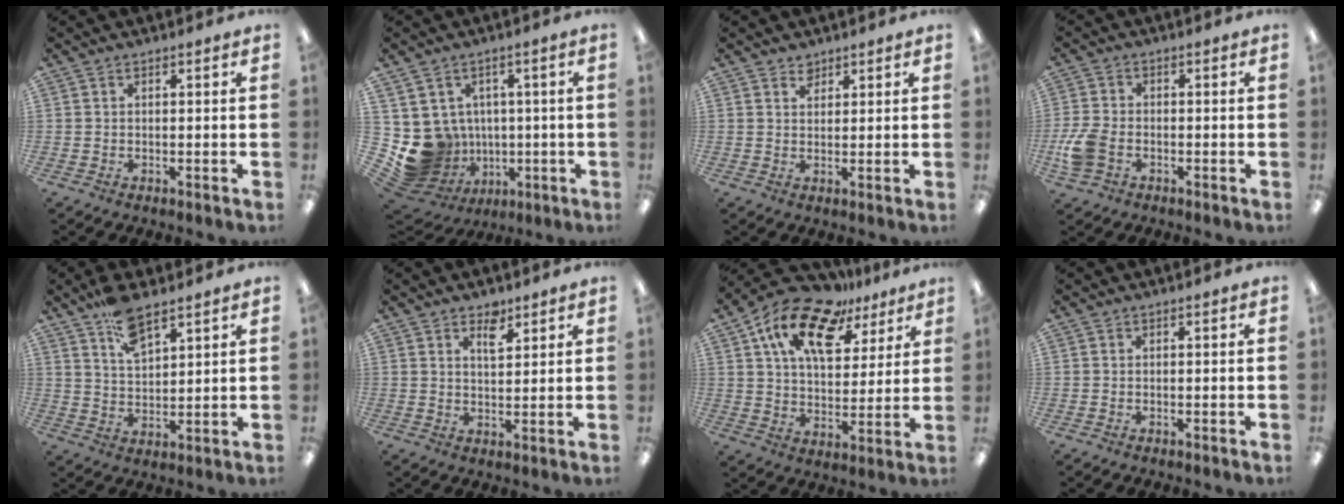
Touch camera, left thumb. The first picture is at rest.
{"total": 10.3, "force": [-1.7, 9.8, 2.5], "torque": [-0.086, -0.012, -0.012]}
{"total": 2.4, "force": [2.0, 1.3, 0.4], "torque": [-0.002, -0.007, 0.037]}
{"total": 7.0, "force": [-2.7, 4.6, 4.5], "torque": [-0.092, 0.009, -0.046]}
{"total": 9.1, "force": [6.6, 3.5, 5.2], "torque": [-0.086, -0.033, 0.115]}
{"total": 4.7, "force": [3.3, 2.1, 2.7], "torque": [-0.028, -0.019, 0.053]}
{"total": 17.2, "force": [11.1, 8.6, 9.9], "torque": [-0.186, -0.053, 0.198]}
{"total": 0.0}